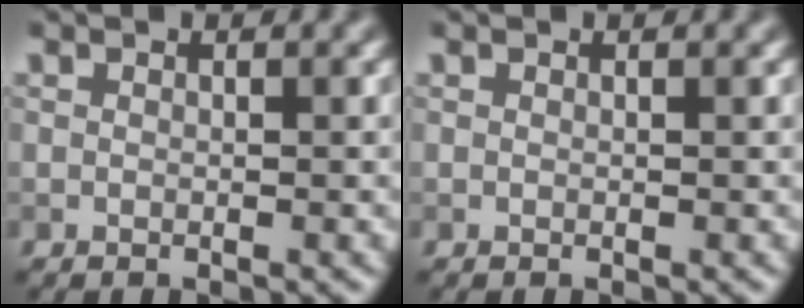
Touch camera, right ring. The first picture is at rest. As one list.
[{"total": 0.0}]